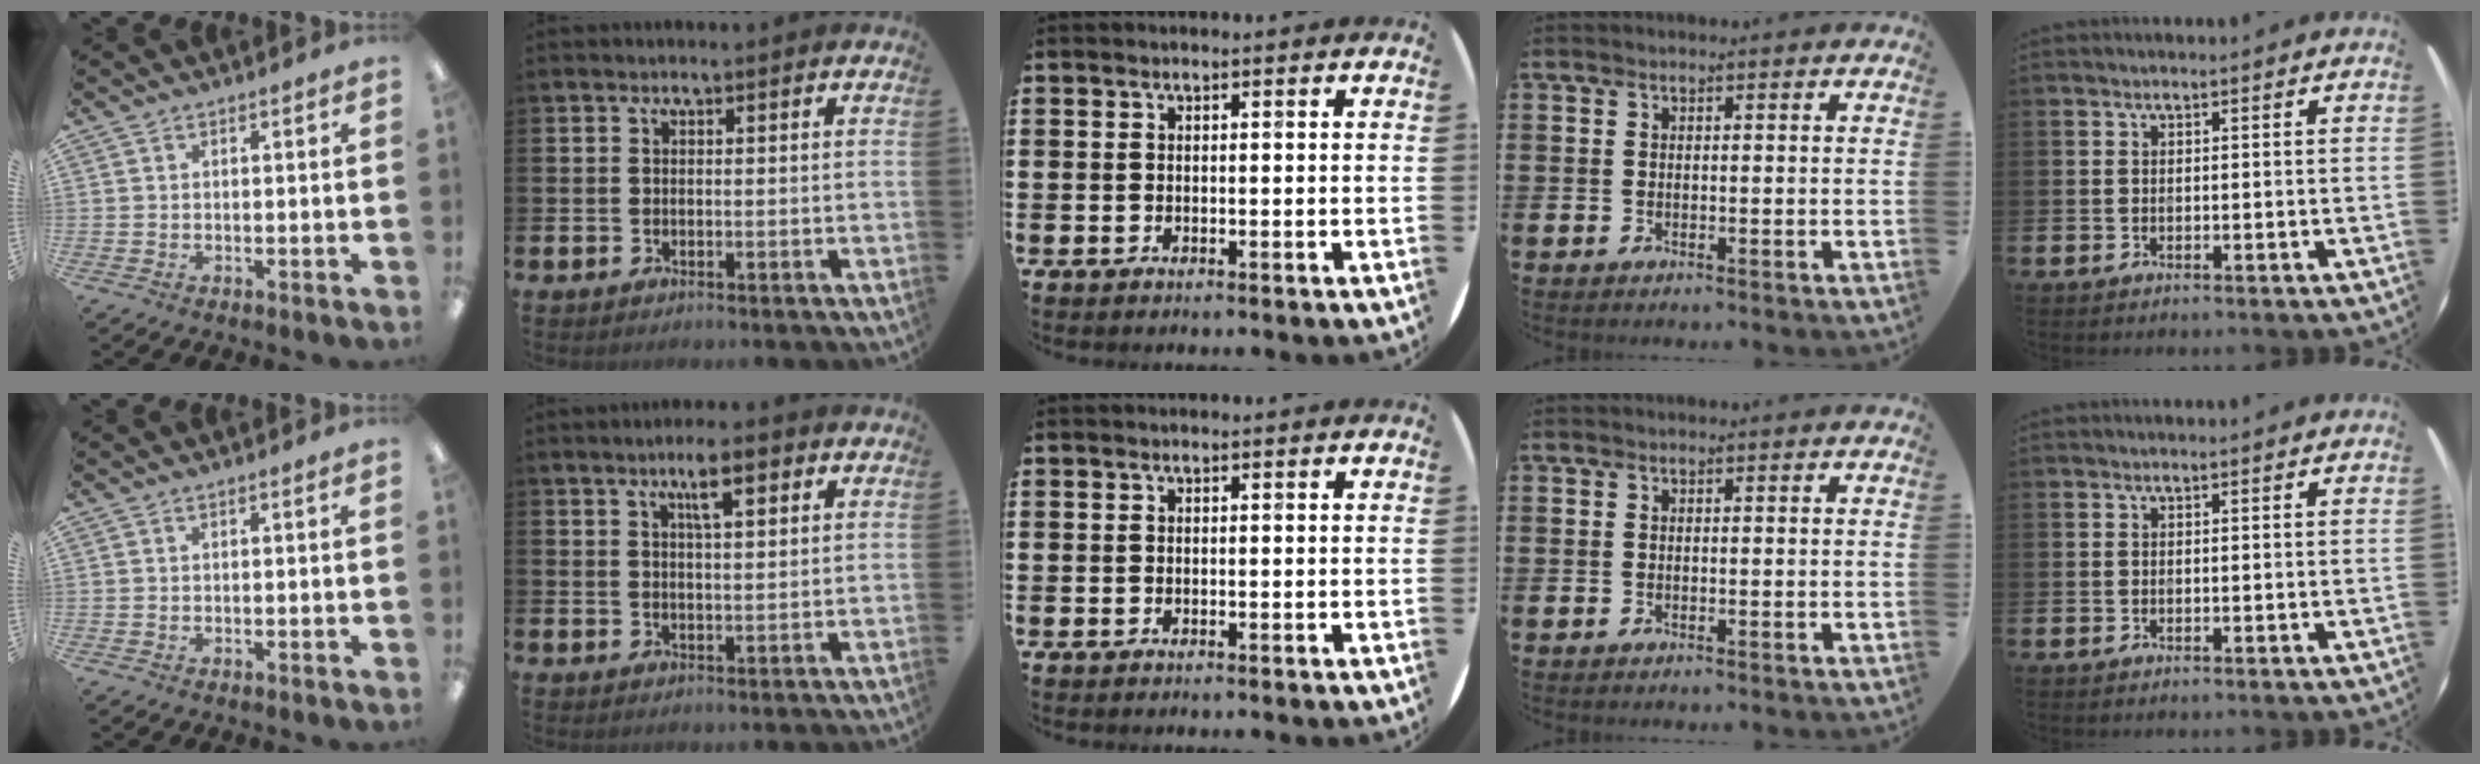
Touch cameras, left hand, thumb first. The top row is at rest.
{"index": {"total": 5.7, "force": [3.5, 1.6, 4.2], "torque": [-0.064, -0.010, 0.053]}}